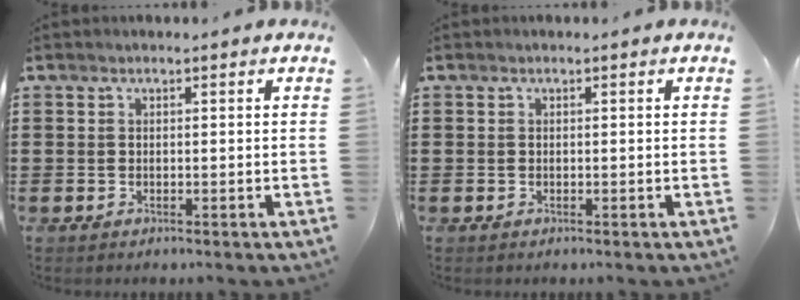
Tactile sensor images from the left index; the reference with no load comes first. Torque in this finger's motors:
{"motor_torque": [0.16, -0.12, -0.05, 0.01]}